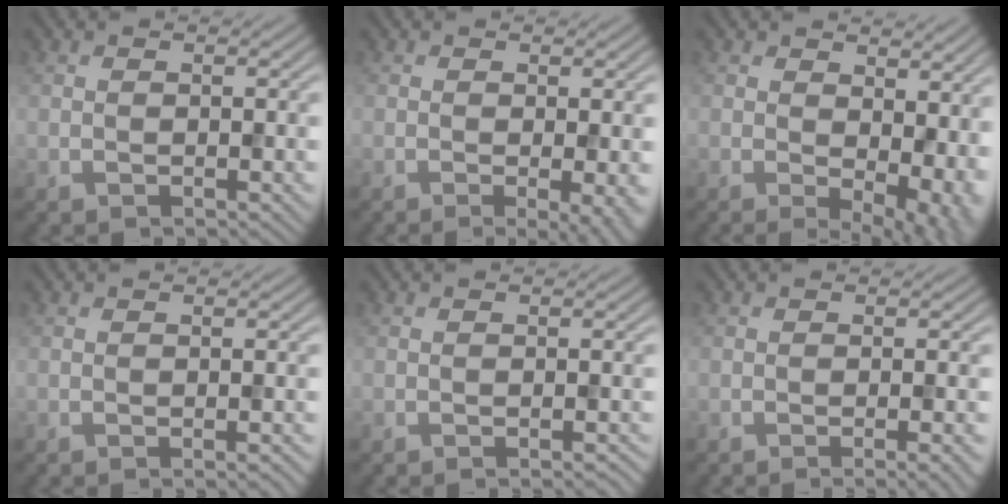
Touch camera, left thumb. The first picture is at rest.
{"total": 4.1, "force": [-0.9, 1.0, 3.8], "torque": [-0.051, -0.009, -0.012]}
{"total": 9.3, "force": [0.9, 5.3, 7.6], "torque": [-0.110, -0.020, 0.037]}
{"total": 1.0, "force": [-0.5, 0.1, 0.8], "torque": [-0.007, 0.002, -0.013]}
{"total": 1.1, "force": [-0.9, 0.2, 0.7], "torque": [0.001, 0.002, -0.016]}
{"total": 2.9, "force": [-1.1, 0.6, 2.6], "torque": [-0.028, 0.002, -0.023]}